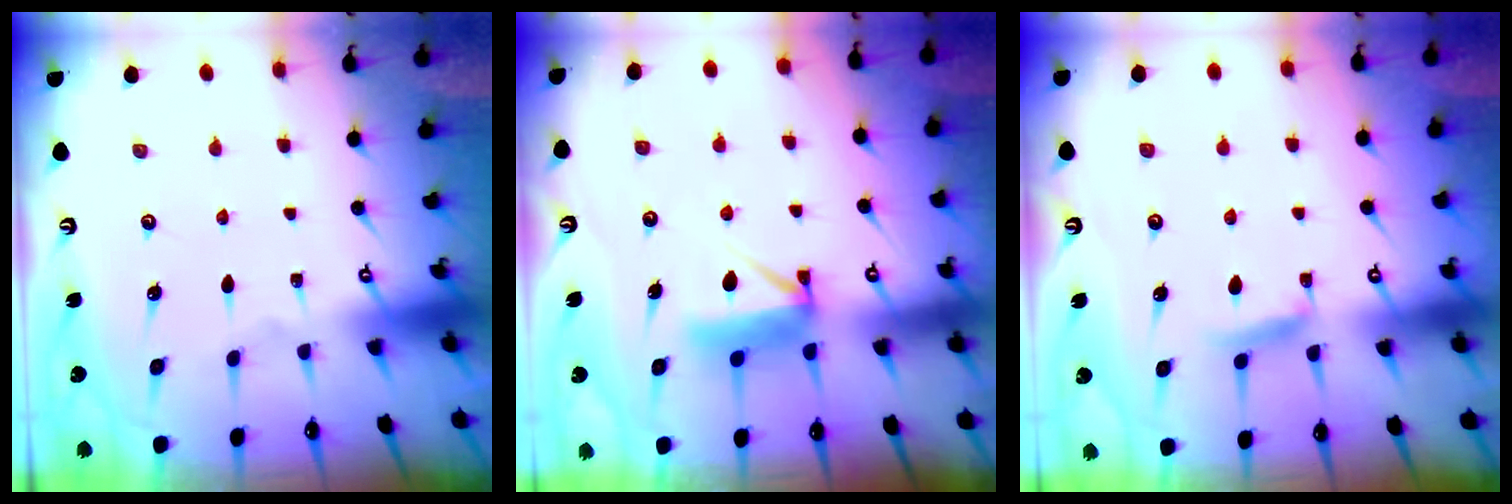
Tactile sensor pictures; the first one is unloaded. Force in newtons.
{"total": 7.5, "press": 7.5, "slide": 0.6}
{"total": 5.7, "press": 5.6, "slide": 0.8}